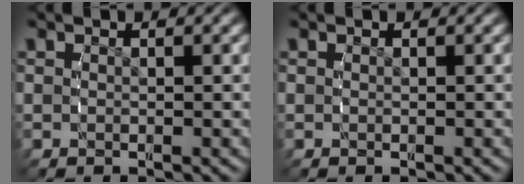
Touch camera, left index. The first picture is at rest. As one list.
[{"total": 0.0}]